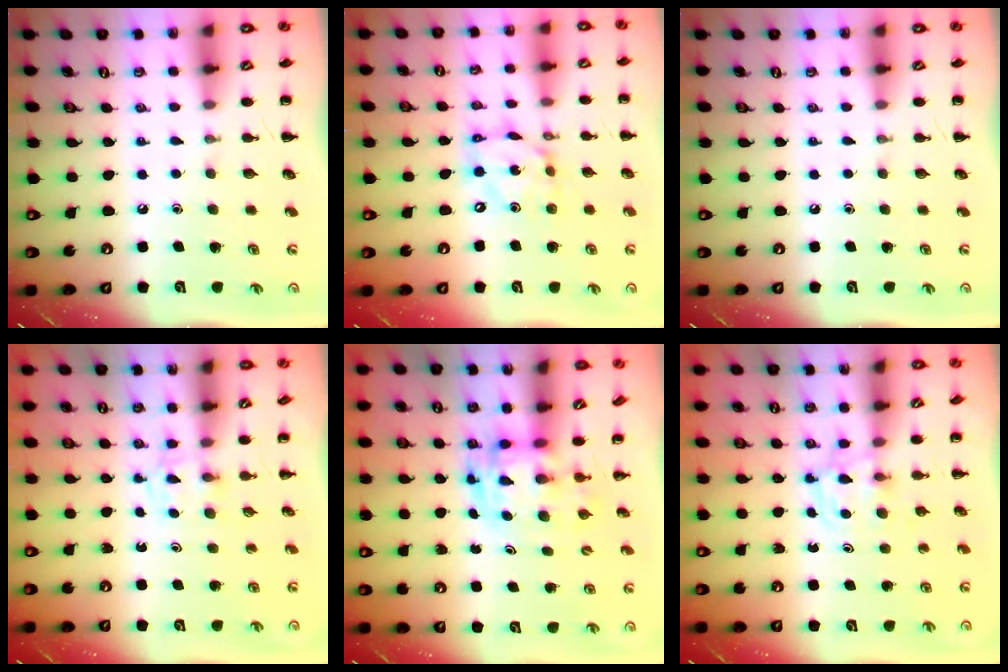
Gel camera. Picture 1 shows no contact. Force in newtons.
{"total": 10.4, "press": 10.1, "slide": 2.4}
{"total": 0.0}
{"total": 2.4, "press": 2.1, "slide": 1.1}
{"total": 2.8, "press": 2.8, "slide": 0.6}
{"total": 2.9, "press": 2.6, "slide": 1.2}